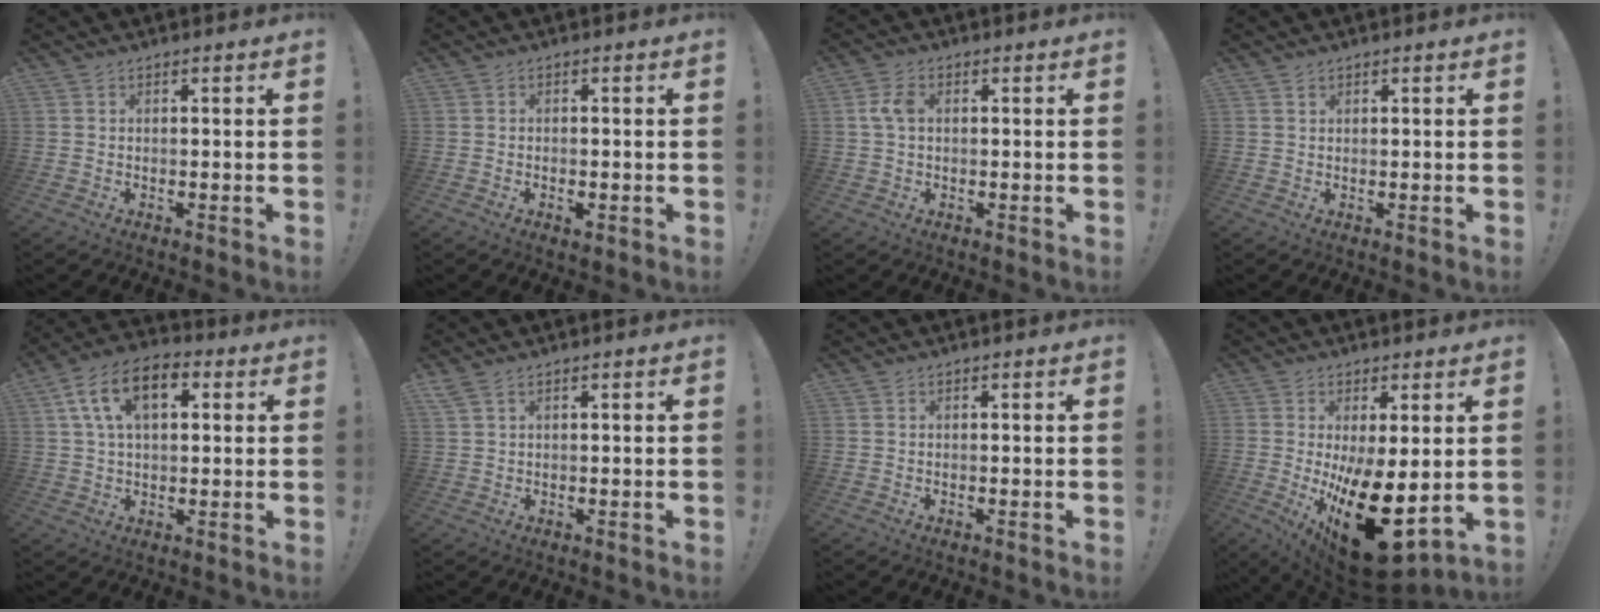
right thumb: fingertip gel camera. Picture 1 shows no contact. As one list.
[{"total": 1.3, "force": [-0.7, 0.8, 0.7], "torque": [-0.006, 0.002, -0.011]}, {"total": 5.1, "force": [0.8, 3.4, 3.8], "torque": [-0.077, 0.010, 0.015]}, {"total": 1.0, "force": [0.9, 0.4, 0.0], "torque": [0.007, -0.004, 0.016]}, {"total": 13.8, "force": [4.5, 8.1, 10.3], "torque": [-0.173, 0.005, 0.080]}, {"total": 2.4, "force": [1.6, 0.9, 1.4], "torque": [-0.030, -0.003, 0.032]}, {"total": 0.0}, {"total": 20.8, "force": [-4.0, 8.5, 18.5], "torque": [-0.270, -0.003, -0.040]}]